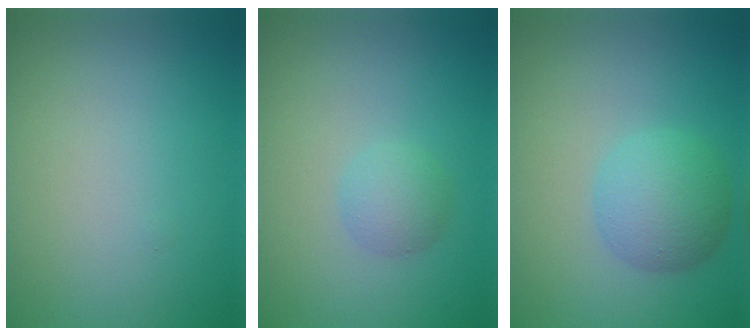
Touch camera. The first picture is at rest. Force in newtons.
{"total": 1.9, "press": 1.9, "slide": 0.1}
{"total": 4.0, "press": 4.0, "slide": 0.1}